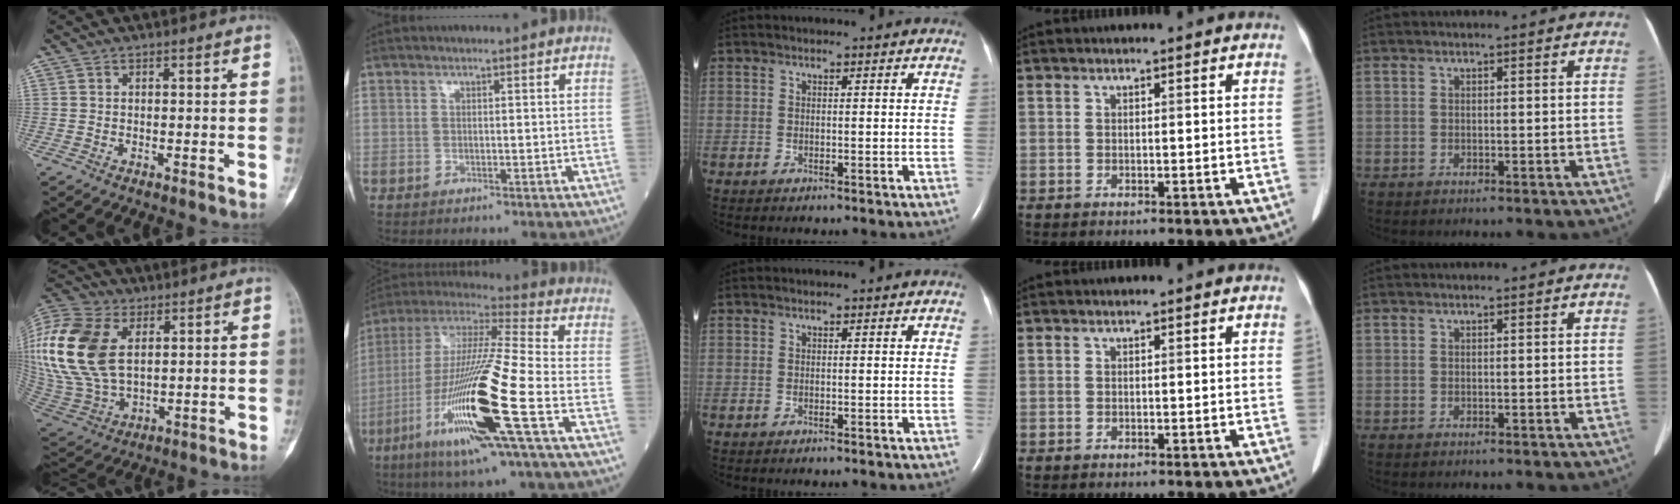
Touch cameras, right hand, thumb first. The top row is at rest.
{"thumb": {"total": 24.7, "force": [6.1, 15.6, 18.2], "torque": [-0.421, -0.005, 0.122]}, "index": {"total": 24.9, "force": [-8.5, 1.7, 23.3], "torque": [-0.498, -0.045, -0.162]}}